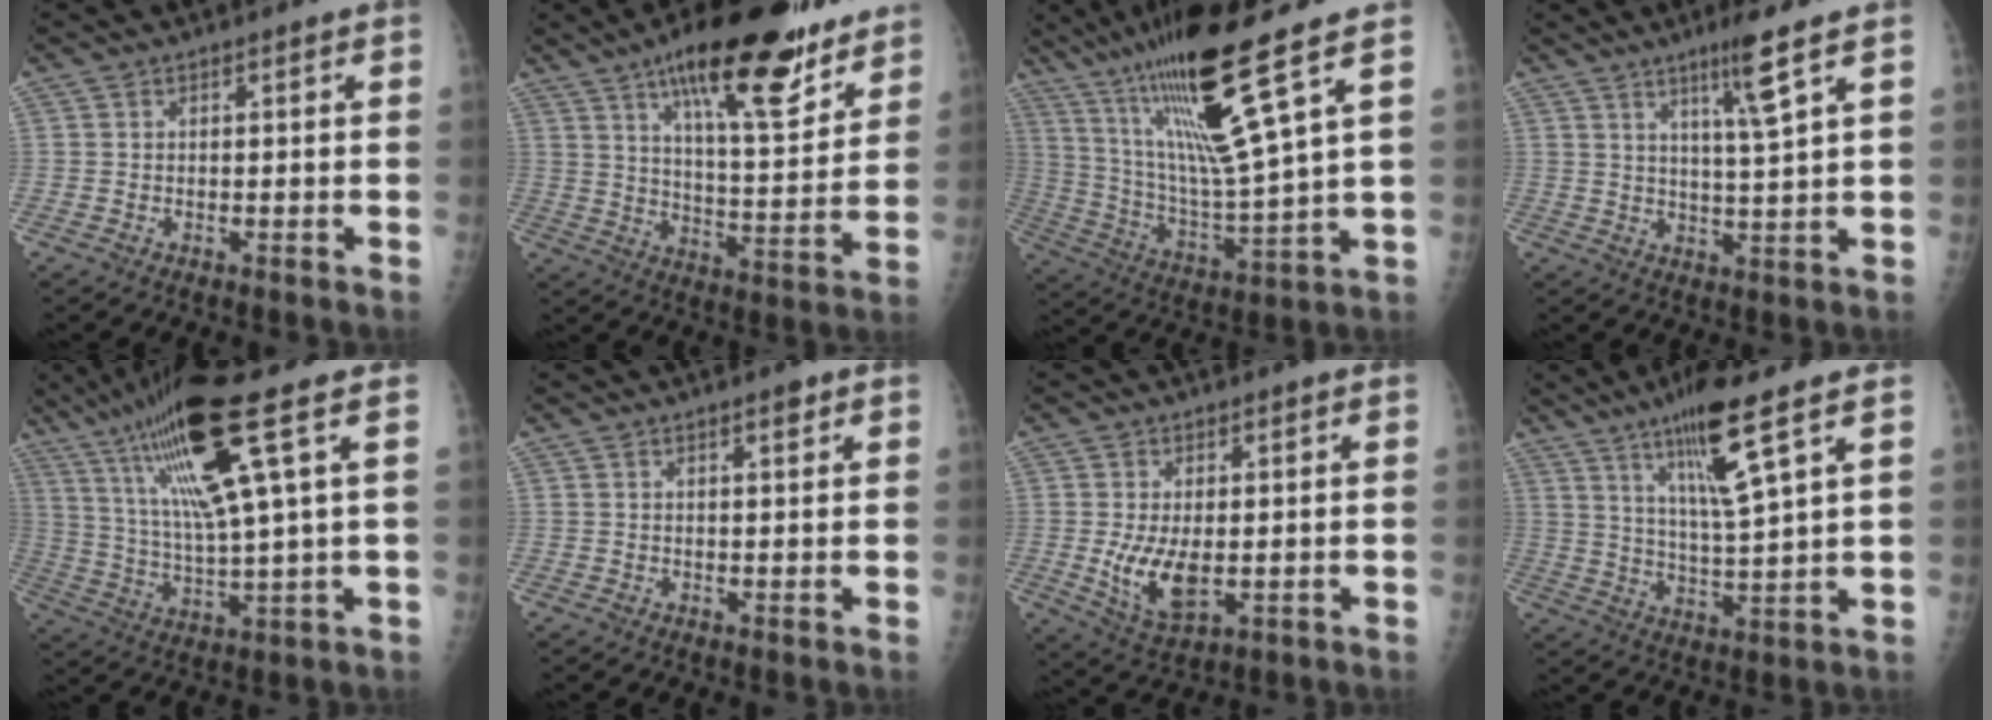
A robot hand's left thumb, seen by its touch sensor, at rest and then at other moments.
{"total": 20.9, "force": [13.6, 6.2, 14.6], "torque": [-0.191, -0.065, 0.214]}
{"total": 19.7, "force": [11.5, 0.8, 16.0], "torque": [-0.290, -0.058, 0.209]}
{"total": 7.4, "force": [4.2, -0.7, 6.0], "torque": [-0.107, -0.030, 0.078]}
{"total": 18.3, "force": [8.7, 1.3, 16.0], "torque": [-0.309, -0.022, 0.159]}
{"total": 2.0, "force": [1.3, 0.5, 1.4], "torque": [-0.017, -0.006, 0.019]}
{"total": 8.2, "force": [-0.3, 4.2, 7.1], "torque": [-0.123, -0.019, 0.006]}
{"total": 12.7, "force": [7.0, 0.9, 10.6], "torque": [-0.193, -0.039, 0.128]}